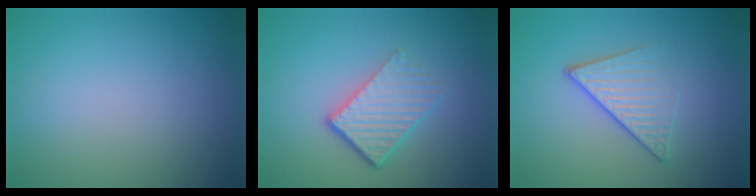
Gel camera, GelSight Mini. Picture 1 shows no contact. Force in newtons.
{"total": 4.7, "press": 2.8, "slide": 3.8}
{"total": 4.2, "press": 2.9, "slide": 3.0}